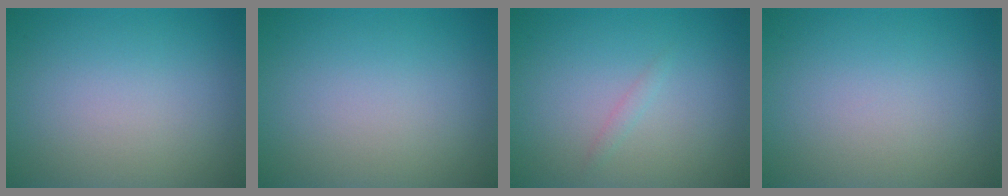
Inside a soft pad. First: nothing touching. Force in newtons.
{"total": 0.0}
{"total": 0.7, "press": 0.7, "slide": 0.0}
{"total": 0.0}